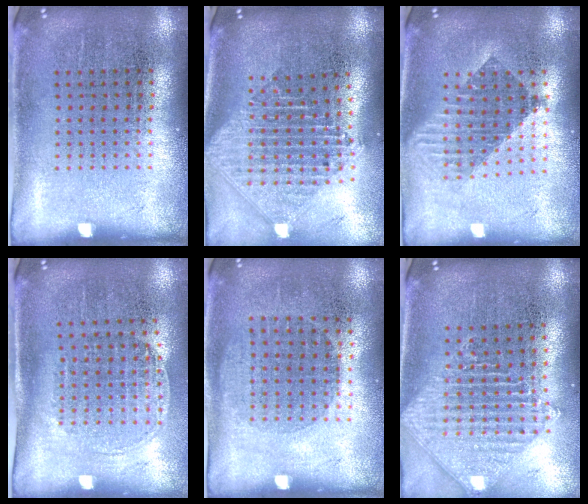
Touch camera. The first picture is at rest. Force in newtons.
{"total": 2.5, "press": 1.9, "slide": 1.5}
{"total": 1.7, "press": 1.4, "slide": 1.0}
{"total": 1.4, "press": 1.2, "slide": 0.8}
{"total": 1.0, "press": 0.9, "slide": 0.4}
{"total": 1.6, "press": 1.4, "slide": 0.8}